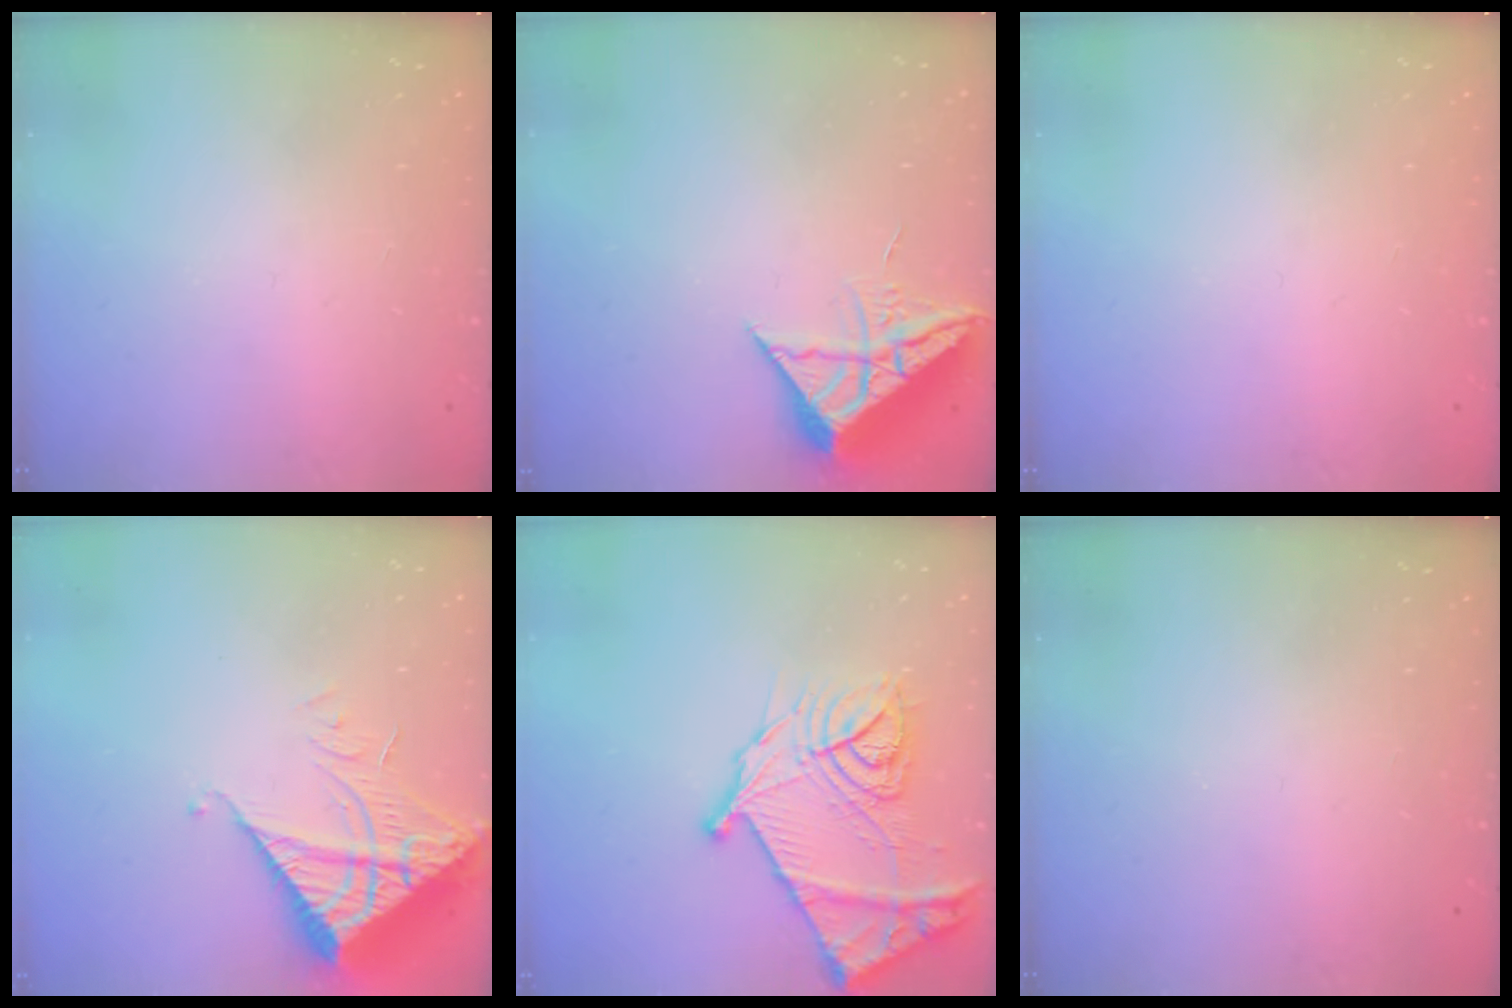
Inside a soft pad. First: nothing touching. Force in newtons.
{"total": 10.0, "press": 9.9, "slide": 0.8}
{"total": 0.0}
{"total": 9.1, "press": 9.1, "slide": 0.9}
{"total": 22.2, "press": 22.1, "slide": 2.4}
{"total": 0.0}